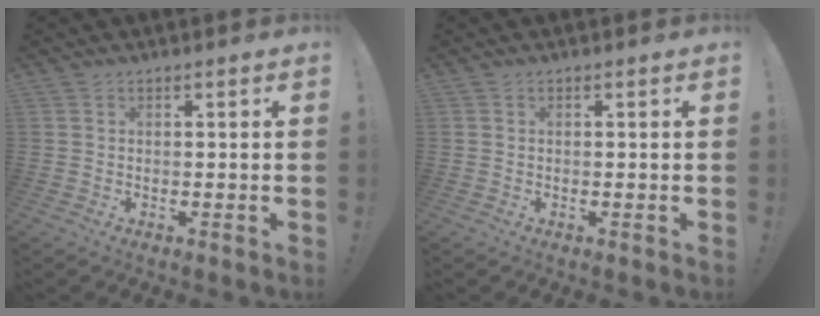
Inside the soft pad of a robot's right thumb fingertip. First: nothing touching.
{"total": 0.0}